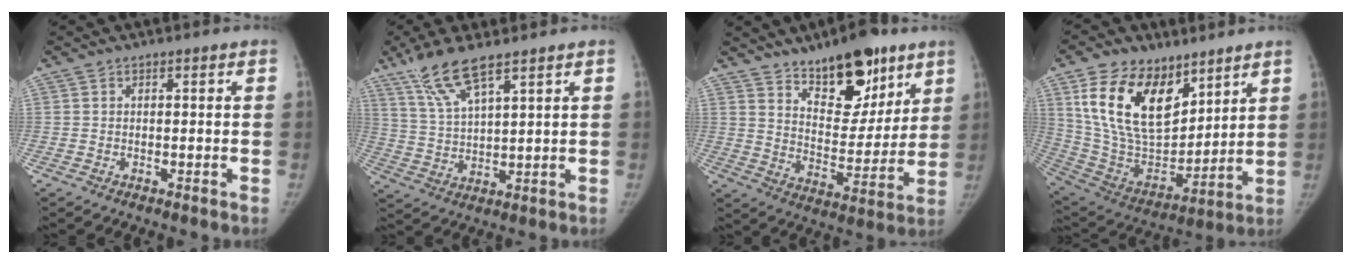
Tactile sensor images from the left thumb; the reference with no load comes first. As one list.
[{"total": 9.7, "force": [6.7, 2.2, 6.7], "torque": [-0.138, -0.024, 0.143]}, {"total": 17.0, "force": [11.2, 7.7, 10.2], "torque": [-0.100, -0.074, 0.184]}, {"total": 21.6, "force": [11.1, 12.6, 13.6], "torque": [-0.210, -0.051, 0.218]}]